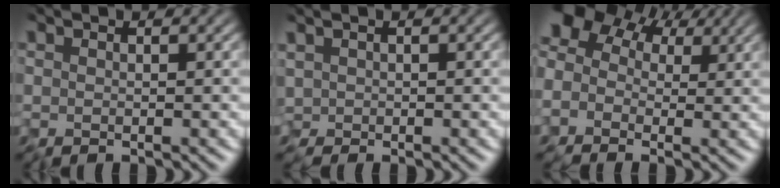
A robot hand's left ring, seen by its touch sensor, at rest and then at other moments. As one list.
[{"total": 0.7, "force": [0.0, 0.6, 0.3], "torque": [-0.013, -0.001, 0.000]}, {"total": 6.4, "force": [1.6, 4.7, 4.1], "torque": [-0.072, 0.030, 0.003]}]